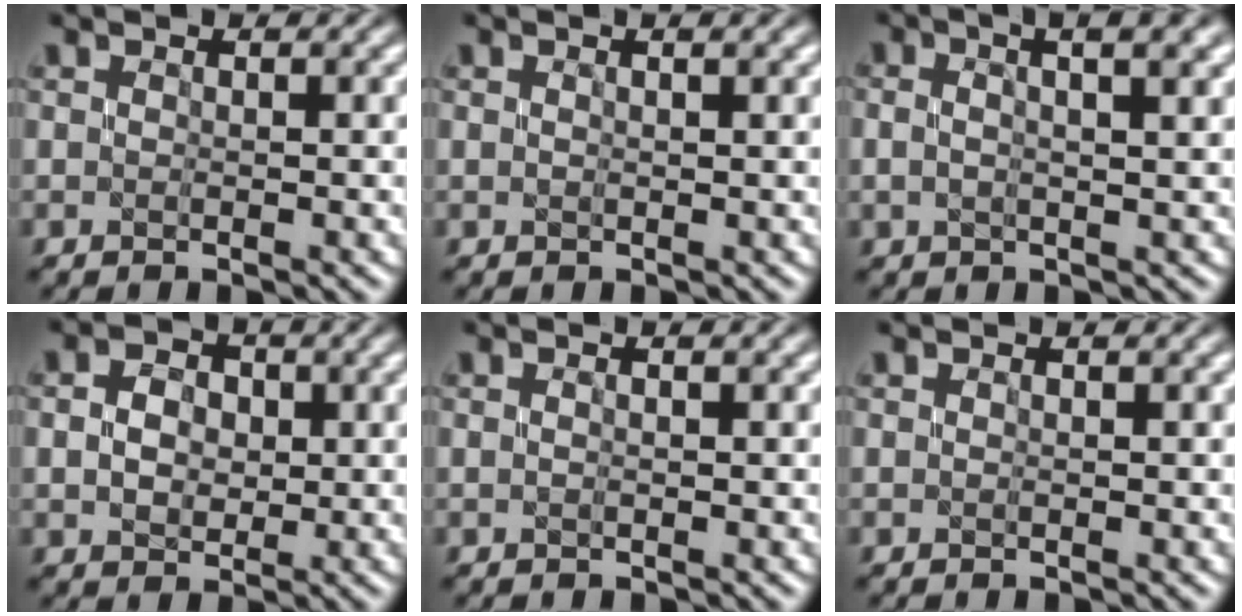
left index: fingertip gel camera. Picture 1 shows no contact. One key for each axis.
{"total": 1.3, "fx": 0.7, "fy": 0.3, "fz": 1.1, "tx": -0.020, "ty": 0.001, "tz": 0.006}
{"total": 6.3, "fx": 2.7, "fy": 2.5, "fz": 5.1, "tx": -0.061, "ty": 0.026, "tz": 0.009}
{"total": 3.2, "fx": 0.1, "fy": 2.6, "fz": 2.0, "tx": -0.040, "ty": 0.002, "tz": -0.001}
{"total": 0.8, "fx": 0.2, "fy": 0.1, "fz": 0.7, "tx": -0.015, "ty": 0.001, "tz": 0.000}
{"total": 0.0}